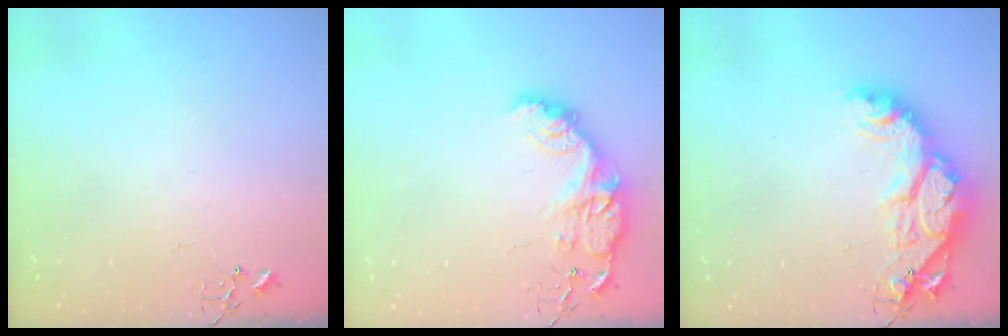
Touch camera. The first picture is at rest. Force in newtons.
{"total": 14.8, "press": 14.8, "slide": 1.1}
{"total": 19.9, "press": 19.8, "slide": 1.9}